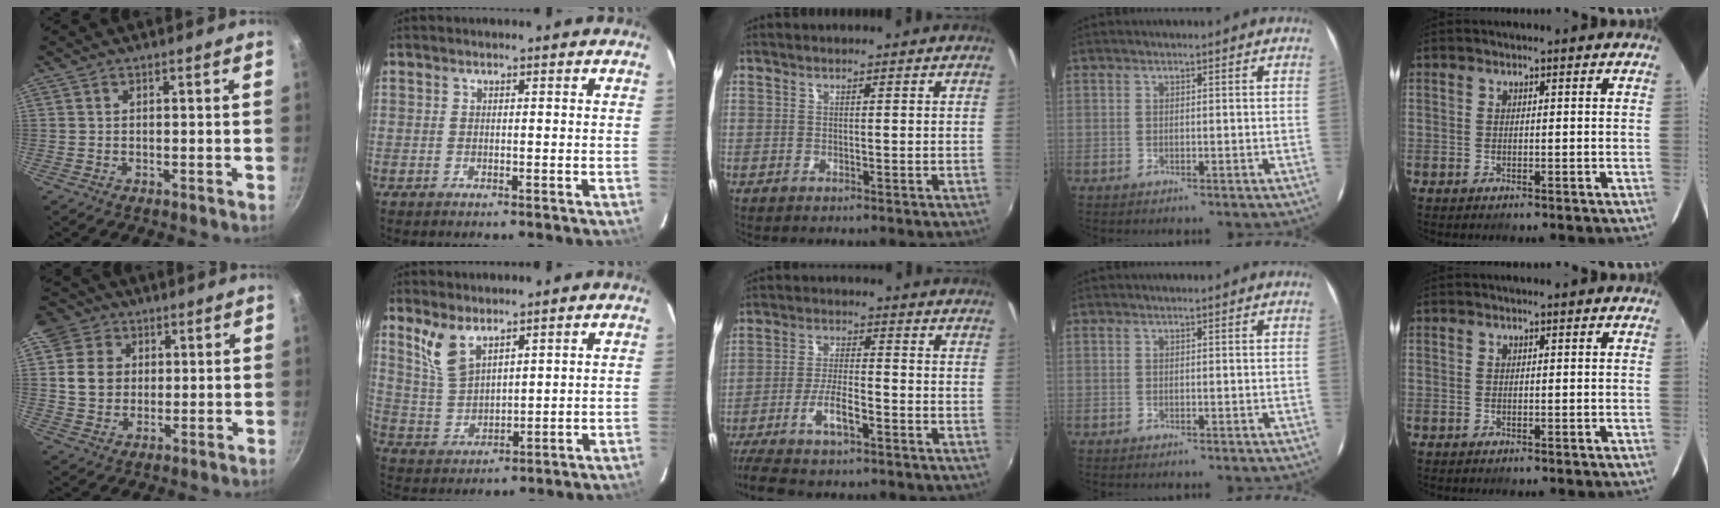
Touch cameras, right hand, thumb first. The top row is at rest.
{"thumb": {"total": 10.0, "force": [2.8, 8.7, 4.0], "torque": [-0.040, 0.002, 0.044]}, "index": {"total": 7.6, "force": [5.1, 3.4, 4.6], "torque": [-0.093, 0.004, 0.114]}, "middle": {"total": 9.0, "force": [-6.2, 1.8, 6.2], "torque": [-0.140, -0.007, -0.115]}}